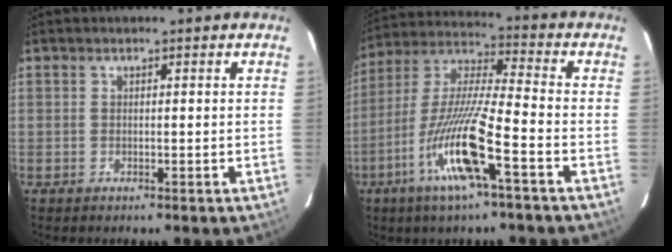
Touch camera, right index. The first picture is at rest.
{"total": 14.9, "force": [-6.3, 0.7, 13.5], "torque": [-0.276, -0.011, -0.122]}